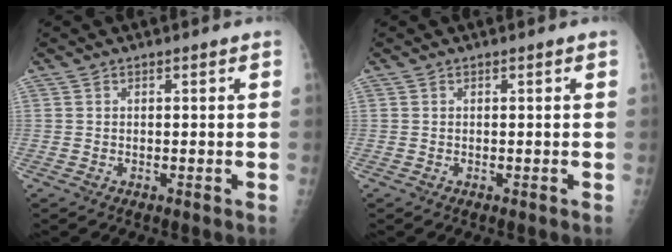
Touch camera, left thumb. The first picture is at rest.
{"total": 0.0}